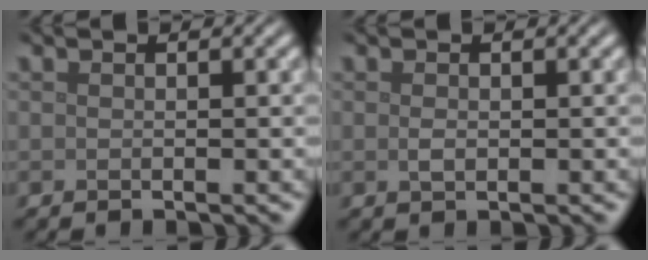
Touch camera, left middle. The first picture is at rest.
{"total": 0.9, "force": [0.0, 0.5, 0.7], "torque": [-0.016, -0.002, 0.001]}